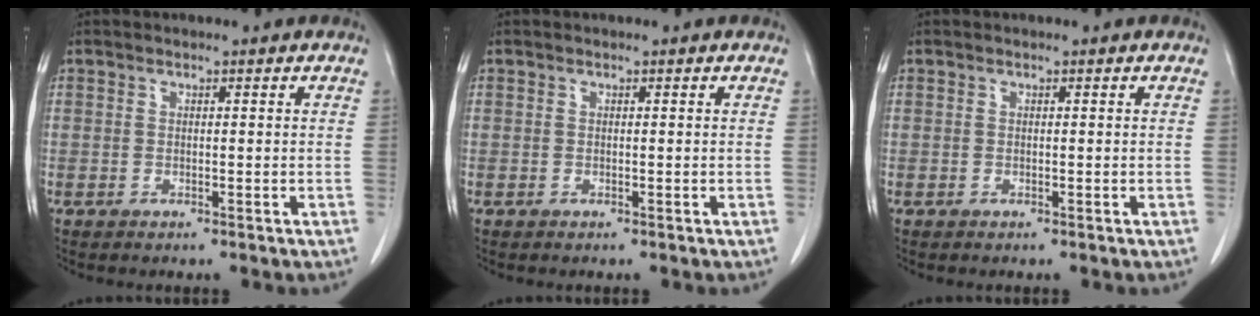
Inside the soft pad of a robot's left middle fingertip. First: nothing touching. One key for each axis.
{"total": 0.0}
{"total": 0.0}